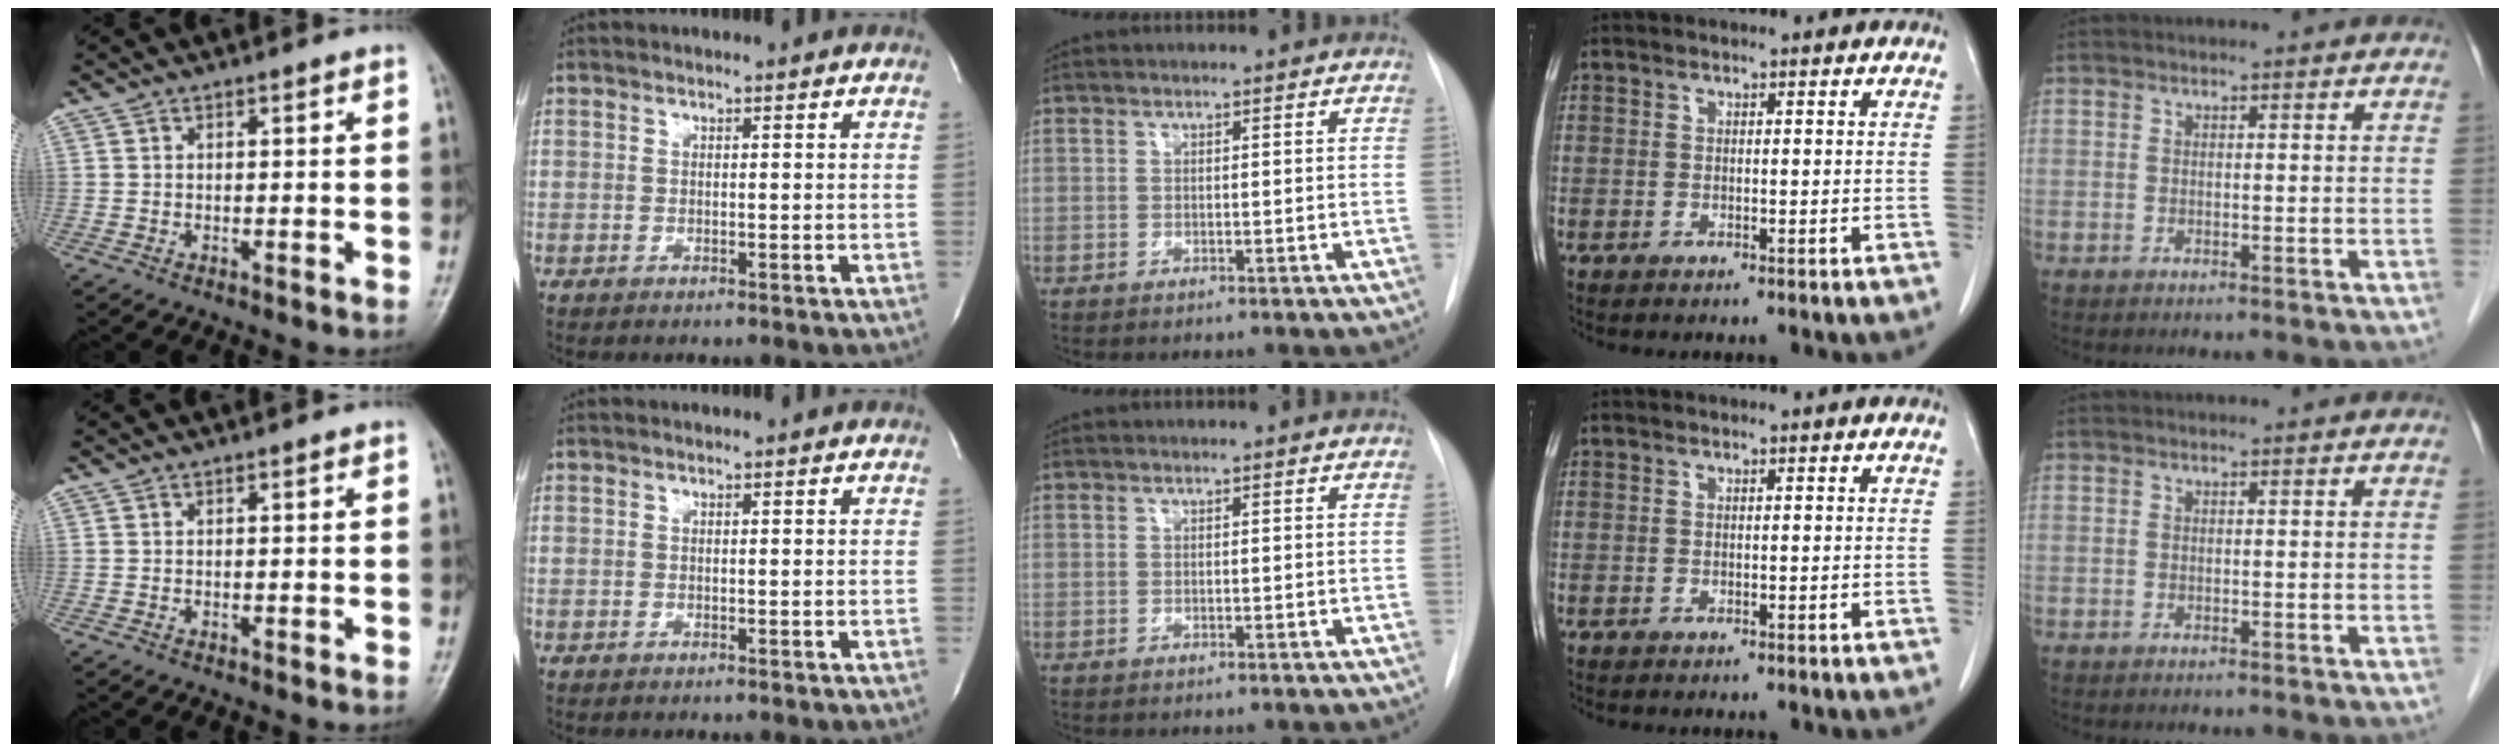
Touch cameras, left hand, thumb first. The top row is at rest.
{}